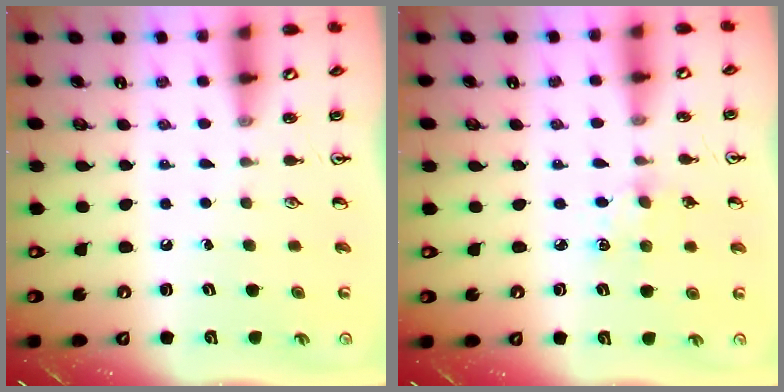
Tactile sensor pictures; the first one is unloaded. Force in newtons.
{"total": 4.8, "press": 4.7, "slide": 0.6}